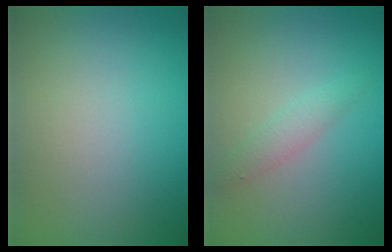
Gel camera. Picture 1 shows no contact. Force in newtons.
{"total": 1.6, "press": 1.6, "slide": 0.1}